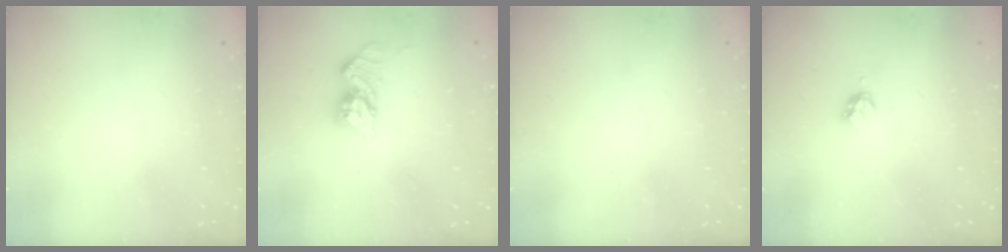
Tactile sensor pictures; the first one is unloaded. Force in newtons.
{"total": 10.1, "press": 10.1, "slide": 0.7}
{"total": 0.0}
{"total": 2.9, "press": 2.8, "slide": 0.4}